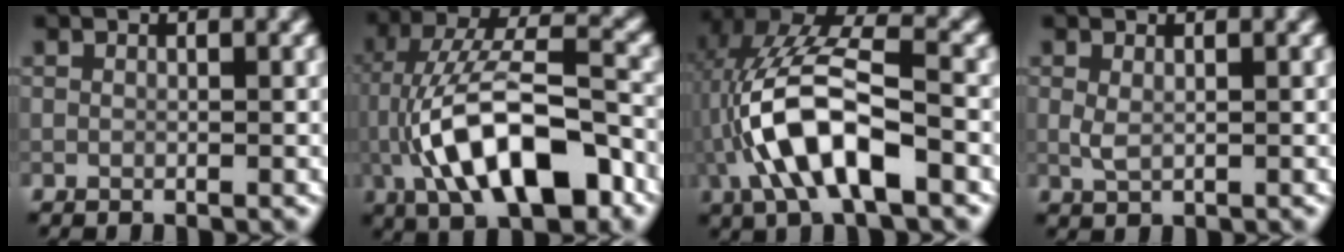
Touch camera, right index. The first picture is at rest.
{"total": 12.1, "force": [-3.9, 4.9, 10.4], "torque": [-0.187, 0.020, -0.070]}
{"total": 10.7, "force": [-3.0, 4.4, 9.3], "torque": [-0.195, 0.013, -0.057]}
{"total": 1.2, "force": [0.2, 0.5, 1.0], "torque": [-0.026, -0.003, 0.007]}